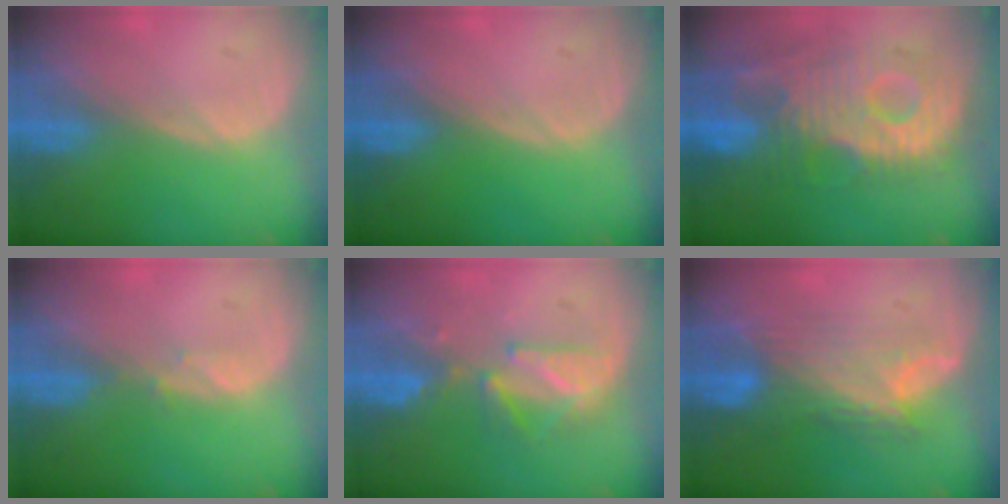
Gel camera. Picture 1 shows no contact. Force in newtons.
{"total": 0.0}
{"total": 11.8, "press": 10.6, "slide": 5.1}
{"total": 0.8, "press": 0.8, "slide": 0.3}
{"total": 5.4, "press": 5.3, "slide": 0.7}
{"total": 7.8, "press": 7.4, "slide": 2.4}